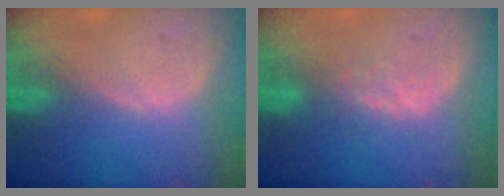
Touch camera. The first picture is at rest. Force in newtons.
{"total": 2.7, "press": 2.7, "slide": 0.6}